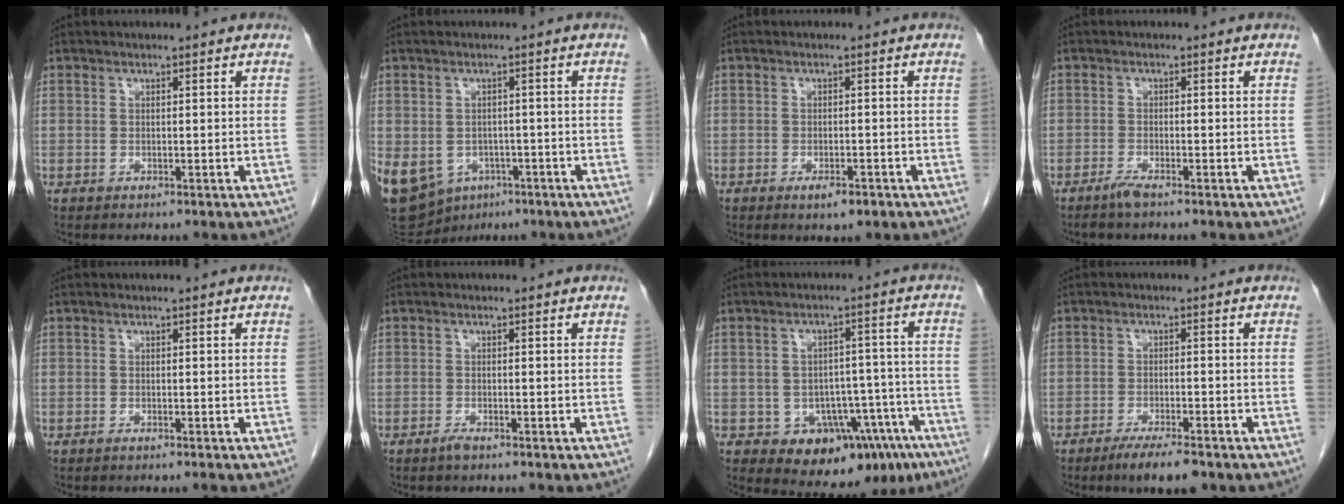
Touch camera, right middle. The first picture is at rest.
{"total": 23.6, "force": [-9.9, 18.9, 10.2], "torque": [-0.341, -0.014, -0.131]}
{"total": 3.2, "force": [-1.9, 0.8, 2.4], "torque": [-0.039, -0.002, -0.026]}
{"total": 1.8, "force": [-1.5, -0.1, 1.1], "torque": [-0.030, -0.004, -0.032]}
{"total": 0.8, "force": [-0.6, -0.2, 0.3], "torque": [-0.005, 0.001, -0.012]}
{"total": 1.1, "force": [-0.9, 0.0, 0.6], "torque": [-0.018, -0.002, -0.017]}
{"total": 13.1, "force": [-7.8, 8.0, 6.9], "torque": [-0.054, 0.038, -0.100]}
{"total": 5.6, "force": [-4.0, 0.7, 3.8], "torque": [-0.065, -0.012, -0.065]}